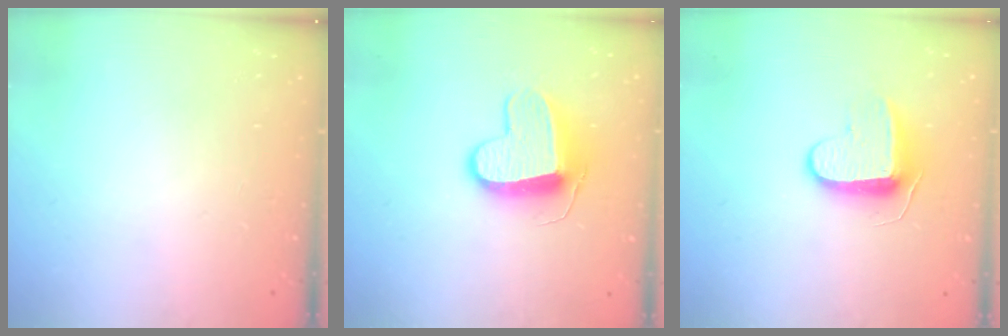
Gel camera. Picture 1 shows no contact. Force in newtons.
{"total": 10.6, "press": 10.6, "slide": 0.4}
{"total": 9.1, "press": 9.1, "slide": 0.8}